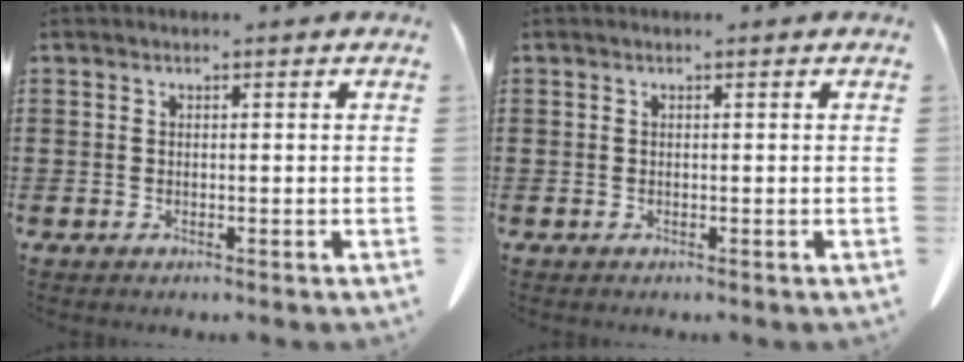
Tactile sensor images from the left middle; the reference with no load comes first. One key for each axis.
{"total": 0.0}